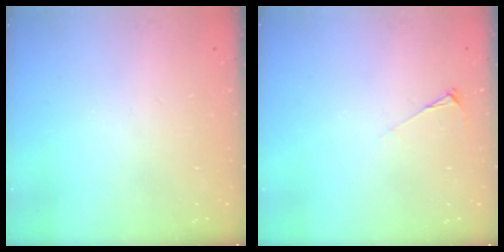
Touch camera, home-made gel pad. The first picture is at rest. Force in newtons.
{"total": 4.0, "press": 4.0, "slide": 0.7}